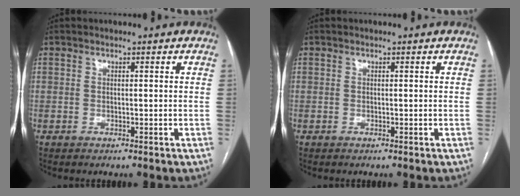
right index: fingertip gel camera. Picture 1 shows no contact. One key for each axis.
{"total": 0.0}